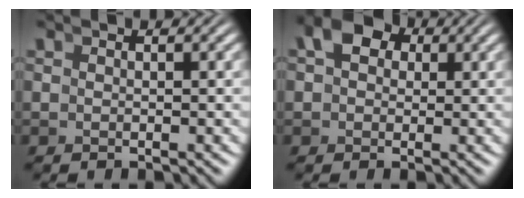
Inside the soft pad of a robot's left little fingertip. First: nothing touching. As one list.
[{"total": 6.1, "force": [2.3, 4.6, 3.3], "torque": [-0.050, 0.015, 0.025]}]